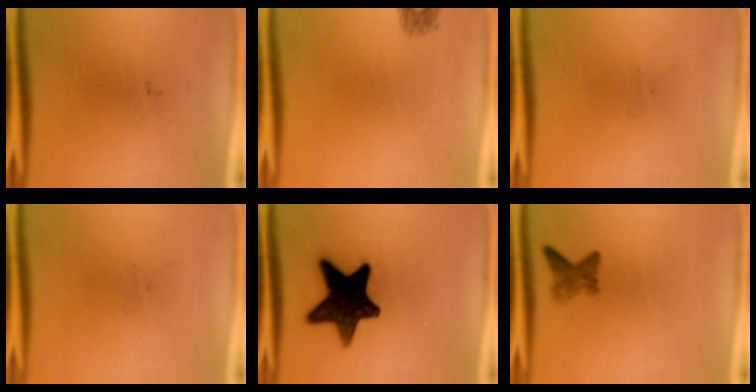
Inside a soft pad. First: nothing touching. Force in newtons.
{"total": 1.0}
{"total": 0.0}
{"total": 0.0}
{"total": 15.6}
{"total": 2.0}